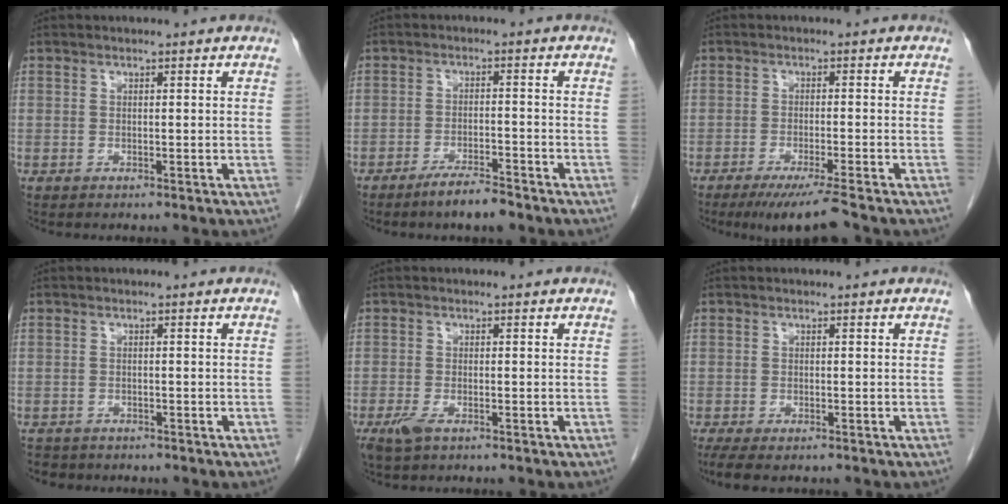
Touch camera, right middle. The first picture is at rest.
{"total": 4.7, "force": [-3.7, 0.5, 2.8], "torque": [-0.051, -0.005, -0.066]}
{"total": 6.2, "force": [-4.9, -0.7, 3.7], "torque": [-0.053, -0.018, -0.081]}
{"total": 2.9, "force": [-2.5, 1.4, 0.2], "torque": [-0.011, -0.001, -0.038]}
{"total": 2.6, "force": [-1.5, 0.9, 1.8], "torque": [-0.045, -0.004, -0.026]}
{"total": 4.5, "force": [-3.4, 1.4, 2.6], "torque": [-0.048, -0.016, -0.052]}